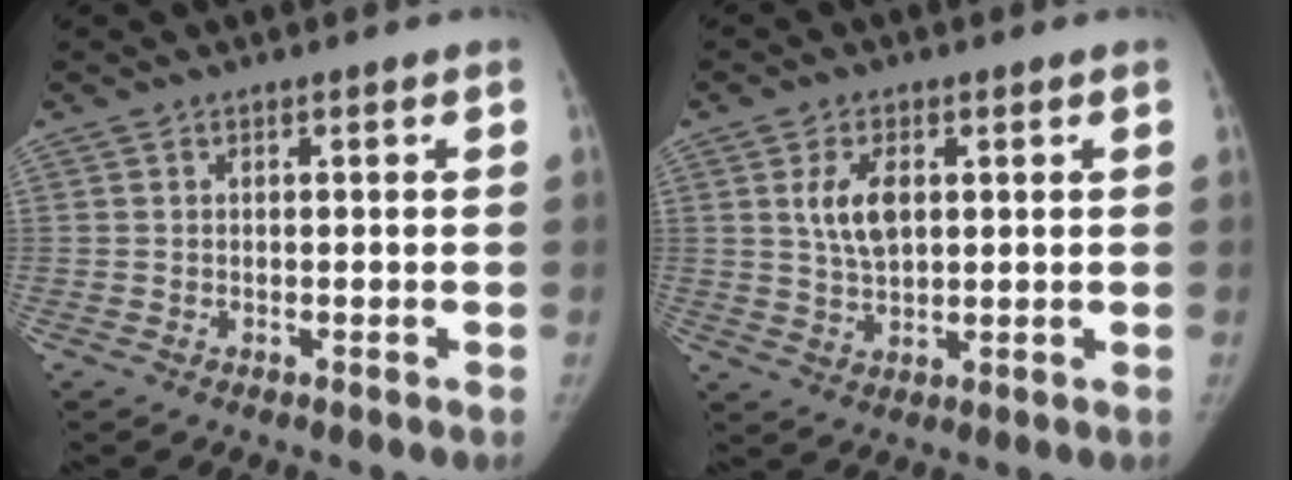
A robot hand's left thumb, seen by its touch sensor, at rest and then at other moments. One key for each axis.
{"total": 6.2, "fx": 1.7, "fy": 3.3, "fz": 5.0, "tx": -0.086, "ty": -0.010, "tz": 0.037}